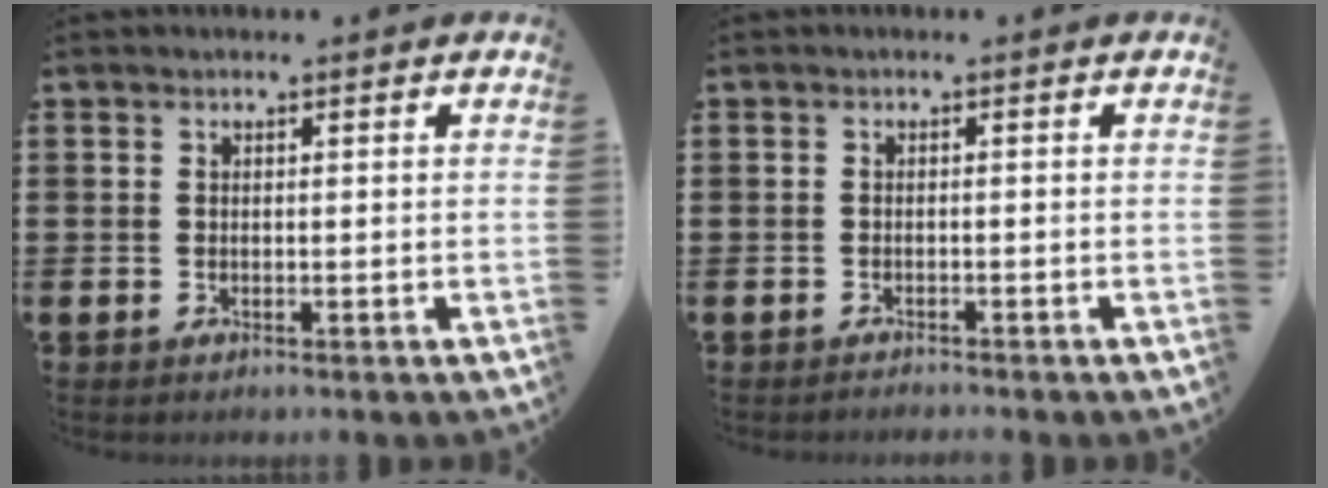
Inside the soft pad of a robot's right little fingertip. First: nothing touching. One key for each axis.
{"total": 0.6, "fx": -0.6, "fy": -0.1, "fz": 0.0, "tx": -0.001, "ty": -0.001, "tz": -0.013}